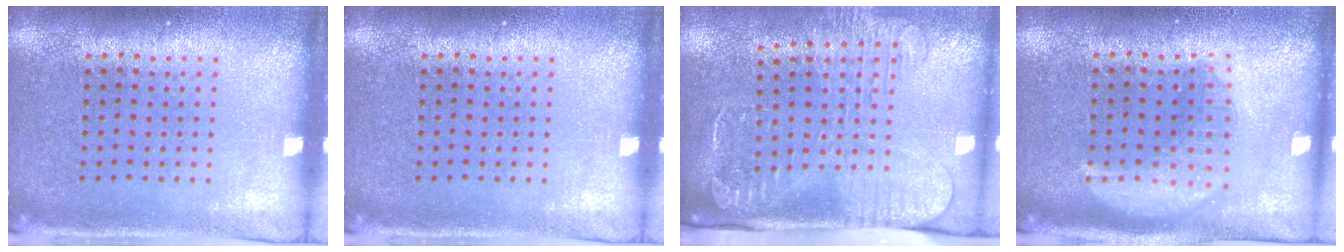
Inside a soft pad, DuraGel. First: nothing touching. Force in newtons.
{"total": 0.0}
{"total": 2.7, "press": 2.0, "slide": 1.7}
{"total": 1.9, "press": 1.9, "slide": 0.2}